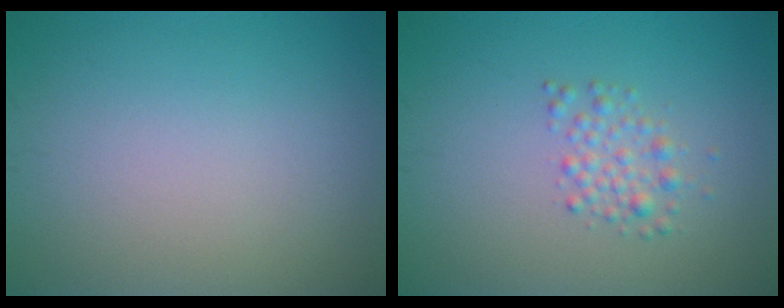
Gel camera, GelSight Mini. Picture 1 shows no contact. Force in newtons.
{"total": 1.9, "press": 1.8, "slide": 0.1}